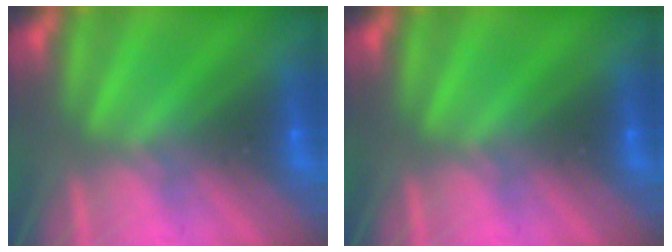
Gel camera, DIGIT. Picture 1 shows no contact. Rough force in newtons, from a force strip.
{"total": 0.0}